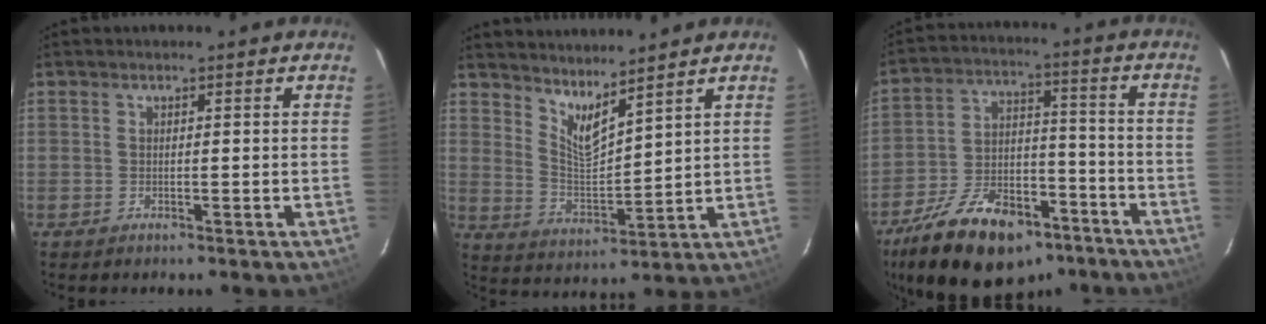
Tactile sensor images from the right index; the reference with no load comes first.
{"total": 7.5, "force": [6.3, 1.1, 4.0], "torque": [-0.069, -0.013, 0.122]}
{"total": 21.2, "force": [-13.6, 10.7, 12.3], "torque": [-0.236, 0.007, -0.209]}